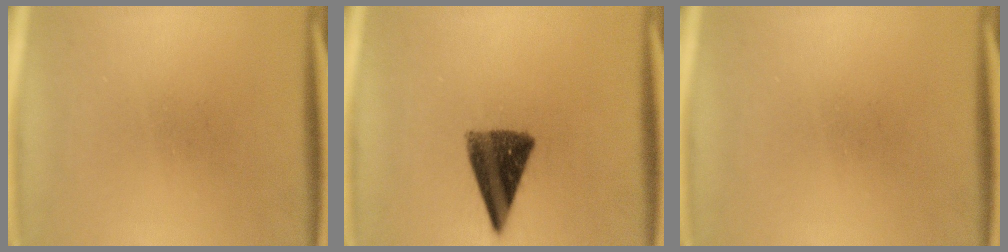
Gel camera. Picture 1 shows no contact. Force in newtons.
{"total": 10.6}
{"total": 0.0}